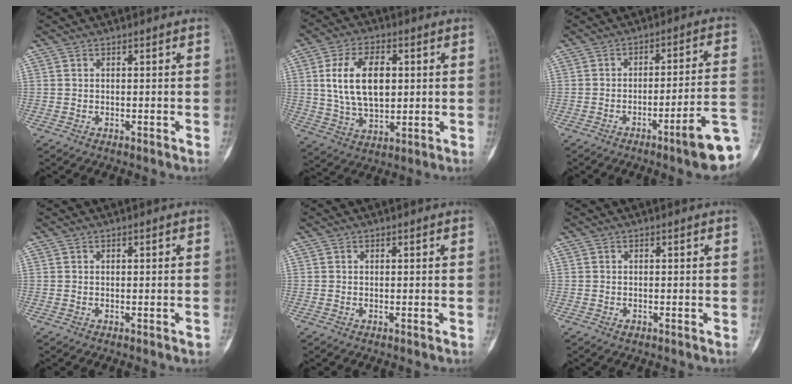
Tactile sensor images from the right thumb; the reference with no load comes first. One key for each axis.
{"total": 13.6, "fx": 2.3, "fy": 8.0, "fz": 10.7, "tx": -0.172, "ty": -0.003, "tz": 0.045}
{"total": 15.6, "fx": -6.5, "fy": 2.0, "fz": 14.0, "tx": -0.148, "ty": 0.048, "tz": -0.090}
{"total": 0.8, "fx": -0.4, "fy": 0.1, "fz": 0.6, "tx": -0.005, "ty": 0.004, "tz": -0.005}
{"total": 0.0}
{"total": 0.8, "fx": -0.5, "fy": 0.4, "fz": 0.5, "tx": -0.005, "ty": 0.005, "tz": -0.007}